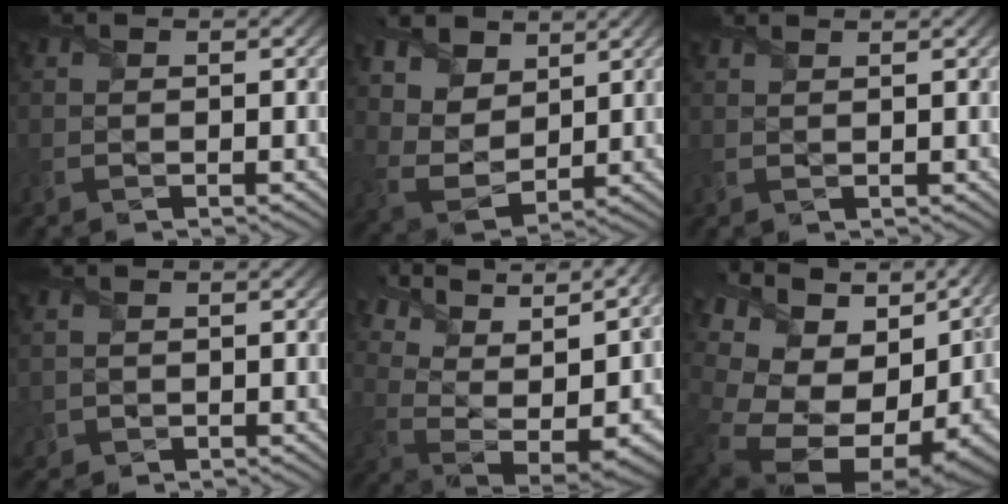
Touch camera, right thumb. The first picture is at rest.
{"total": 8.0, "force": [4.8, 4.6, 4.4], "torque": [-0.132, 0.010, 0.079]}
{"total": 1.0, "force": [0.9, -0.3, 0.0], "torque": [-0.004, 0.001, 0.022]}
{"total": 1.1, "force": [0.0, 1.0, -0.3], "torque": [-0.005, -0.004, -0.003]}
{"total": 15.6, "force": [7.3, 7.0, 11.9], "torque": [-0.184, 0.033, 0.145]}
{"total": 18.2, "force": [-2.4, 12.0, 13.4], "torque": [-0.237, -0.049, 0.020]}